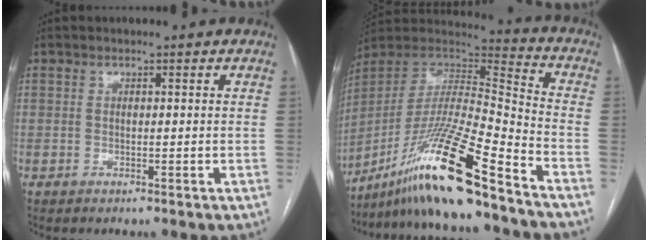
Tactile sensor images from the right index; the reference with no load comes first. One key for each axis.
{"total": 20.4, "fx": -14.8, "fy": -0.2, "fz": 14.1, "tx": -0.294, "ty": -0.017, "tz": -0.277}